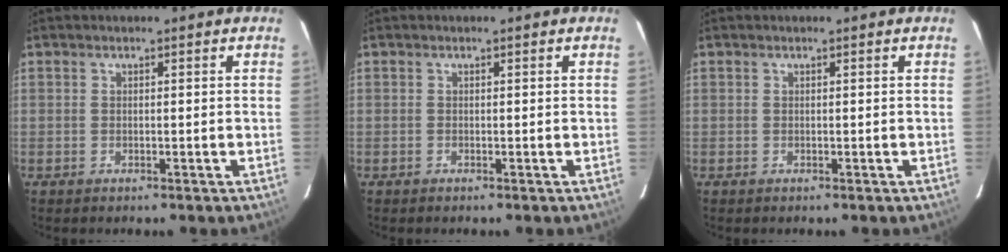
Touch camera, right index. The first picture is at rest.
{"total": 0.0}
{"total": 0.0}